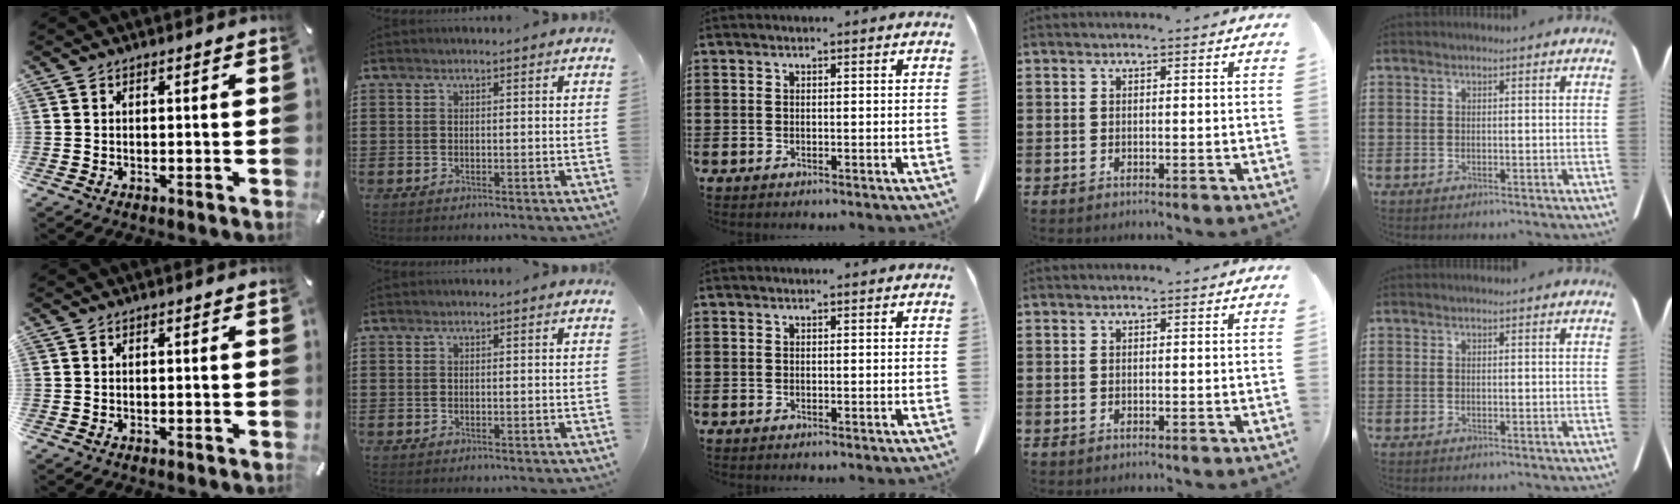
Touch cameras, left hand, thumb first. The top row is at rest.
{}